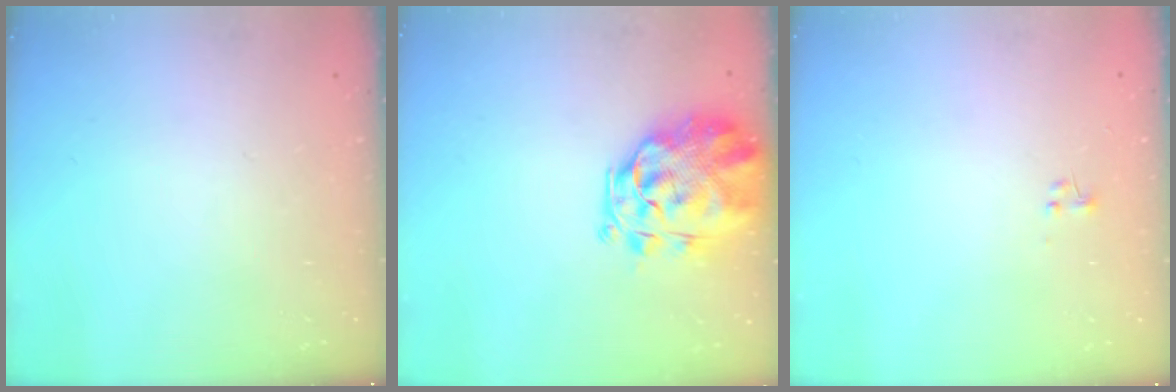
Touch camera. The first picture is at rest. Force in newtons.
{"total": 3.7, "press": 3.3, "slide": 1.6}
{"total": 0.6, "press": 0.6, "slide": 0.2}